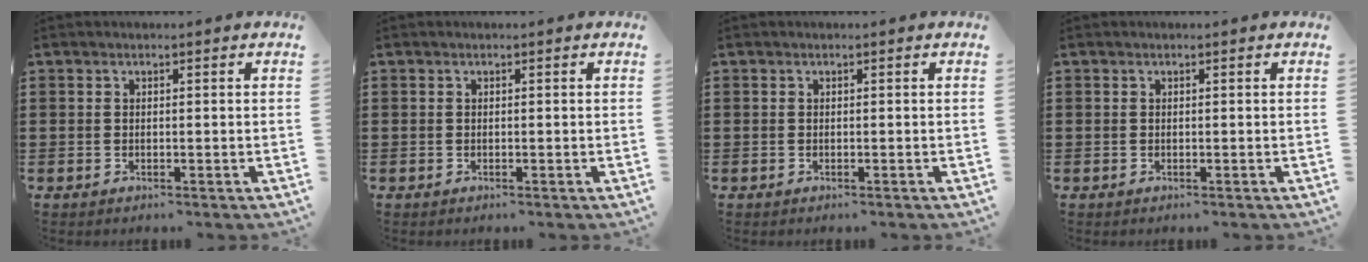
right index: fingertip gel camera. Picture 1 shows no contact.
{"total": 0.0}
{"total": 0.0}
{"total": 0.0}